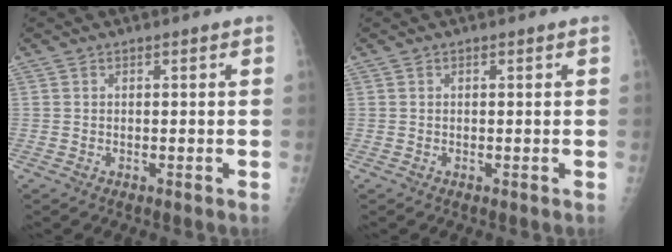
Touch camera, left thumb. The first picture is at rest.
{"total": 0.0}